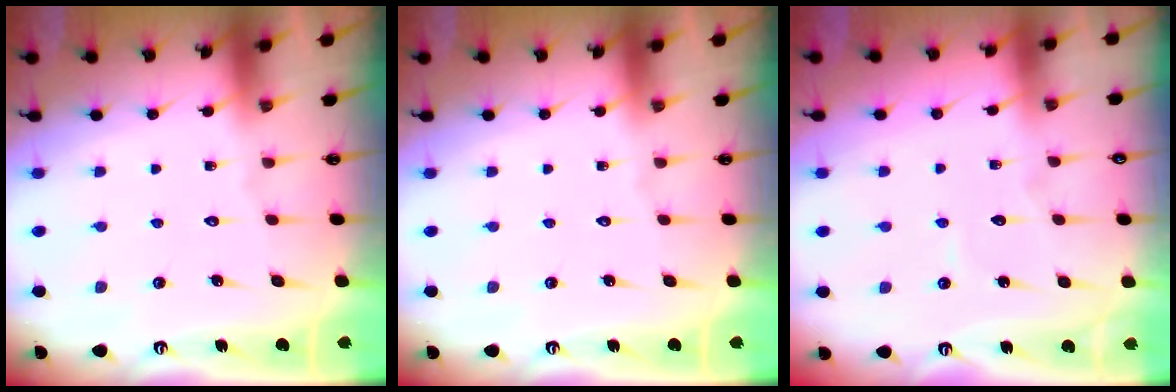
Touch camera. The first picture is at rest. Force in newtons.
{"total": 0.0}
{"total": 3.0, "press": 3.0, "slide": 0.3}